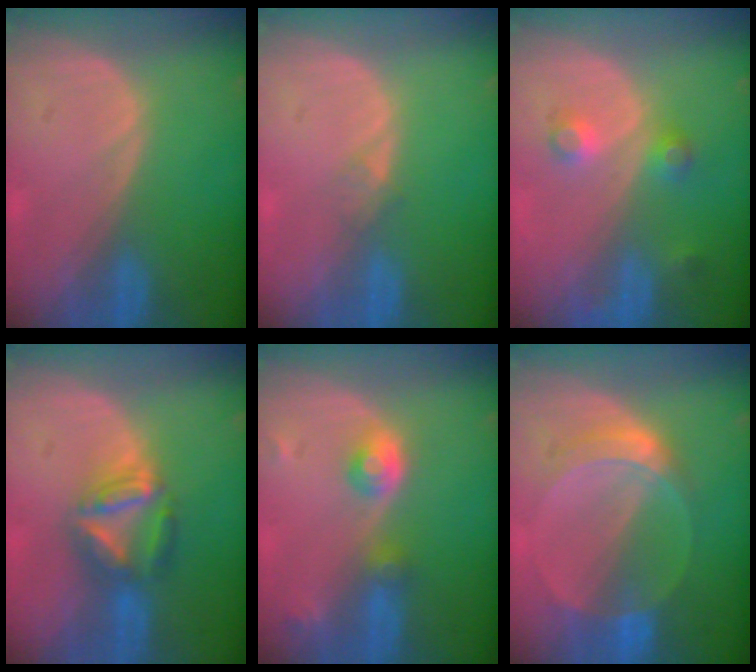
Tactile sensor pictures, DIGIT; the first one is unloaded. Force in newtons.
{"total": 1.1, "press": 1.0, "slide": 0.1}
{"total": 3.8, "press": 3.4, "slide": 1.6}
{"total": 6.6, "press": 6.2, "slide": 2.5}
{"total": 4.3, "press": 4.0, "slide": 1.6}
{"total": 6.1, "press": 5.6, "slide": 2.2}